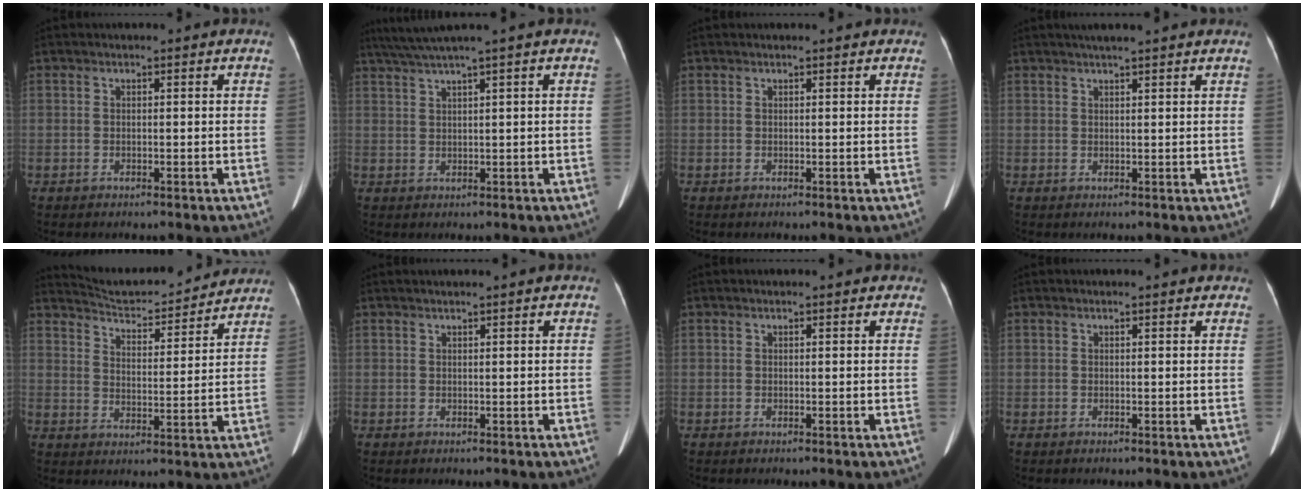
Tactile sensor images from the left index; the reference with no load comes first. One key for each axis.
{"total": 4.6, "fx": 3.4, "fy": -1.4, "fz": 2.8, "tx": -0.060, "ty": 0.014, "tz": 0.070}
{"total": 1.9, "fx": 1.7, "fy": 0.3, "fz": 0.7, "tx": -0.014, "ty": 0.018, "tz": 0.017}
{"total": 5.2, "fx": 4.4, "fy": -0.1, "fz": 2.8, "tx": -0.042, "ty": 0.022, "tz": 0.061}
{"total": 14.4, "fx": 13.9, "fy": 1.8, "fz": 3.2, "tx": -0.050, "ty": 0.002, "tz": 0.194}
{"total": 1.6, "fx": 1.3, "fy": -0.4, "fz": 0.7, "tx": -0.009, "ty": 0.015, "tz": 0.028}
{"total": 2.9, "fx": 2.5, "fy": 0.8, "fz": 1.2, "tx": -0.014, "ty": 0.021, "tz": 0.022}
{"total": 3.5, "fx": 3.2, "fy": 0.7, "fz": 1.1, "tx": -0.015, "ty": 0.019, "tz": 0.029}